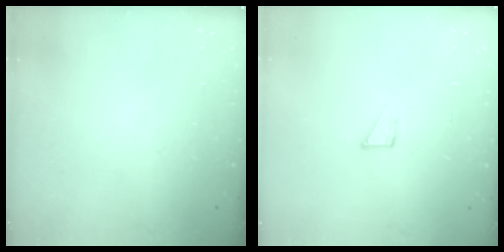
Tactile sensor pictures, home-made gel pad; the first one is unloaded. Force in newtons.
{"total": 2.7, "press": 2.7, "slide": 0.2}